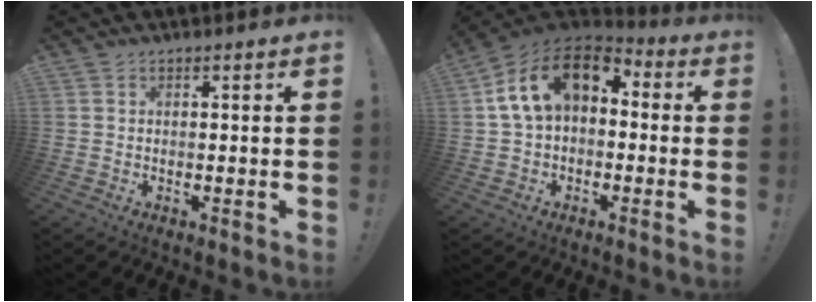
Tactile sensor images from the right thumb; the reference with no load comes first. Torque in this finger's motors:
{"motor_torque": [1.98, 2.90, 1.72, -0.39, 0.13]}